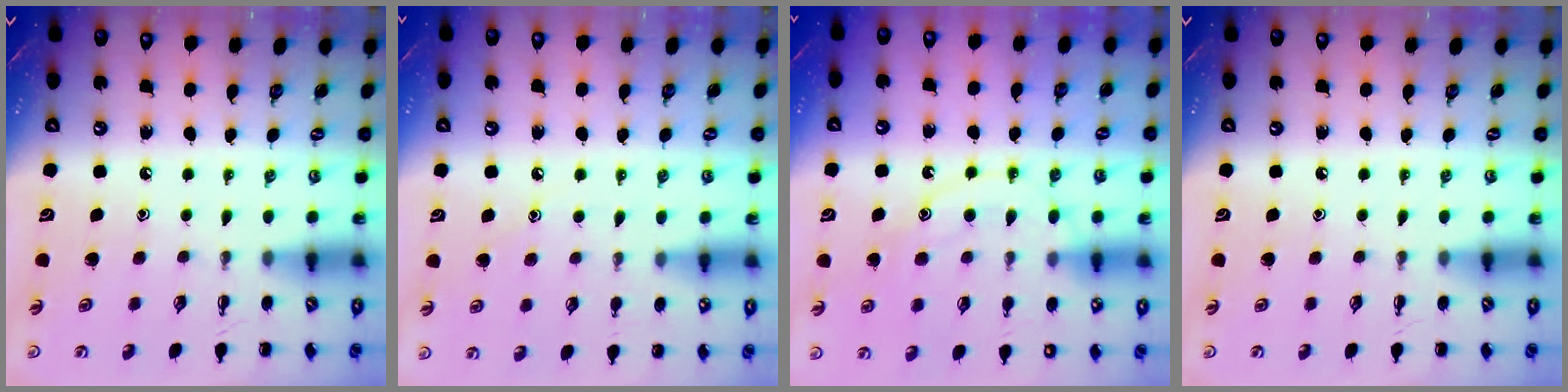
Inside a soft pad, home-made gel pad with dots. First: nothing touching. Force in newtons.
{"total": 7.3, "press": 7.0, "slide": 2.0}
{"total": 13.9, "press": 13.9, "slide": 0.7}
{"total": 0.0}